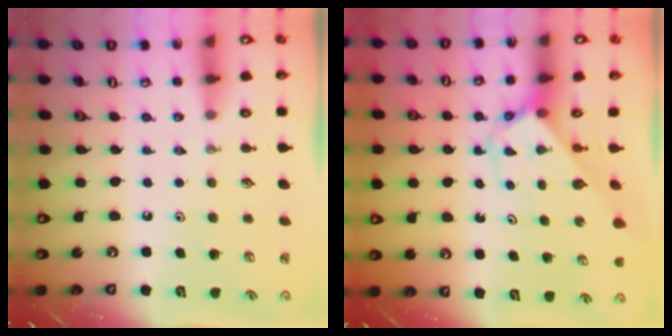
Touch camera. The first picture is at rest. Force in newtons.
{"total": 2.9, "press": 2.9, "slide": 0.1}